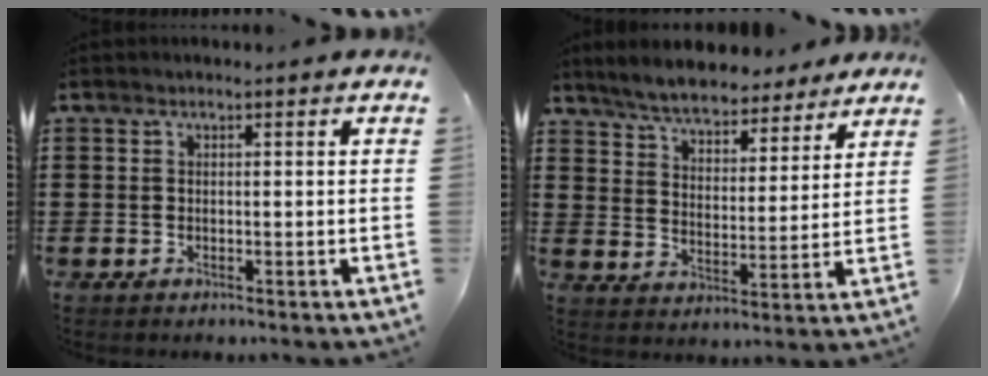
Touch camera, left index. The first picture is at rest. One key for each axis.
{"total": 6.0, "fx": 5.9, "fy": 0.6, "fz": 1.2, "tx": -0.052, "ty": -0.028, "tz": 0.104}